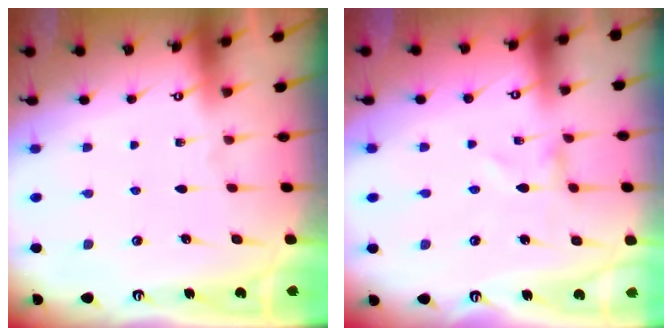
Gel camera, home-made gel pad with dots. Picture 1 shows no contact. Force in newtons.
{"total": 0.0}